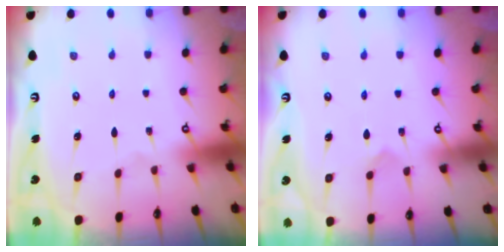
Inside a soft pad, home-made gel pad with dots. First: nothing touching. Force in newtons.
{"total": 4.2, "press": 4.2, "slide": 0.4}